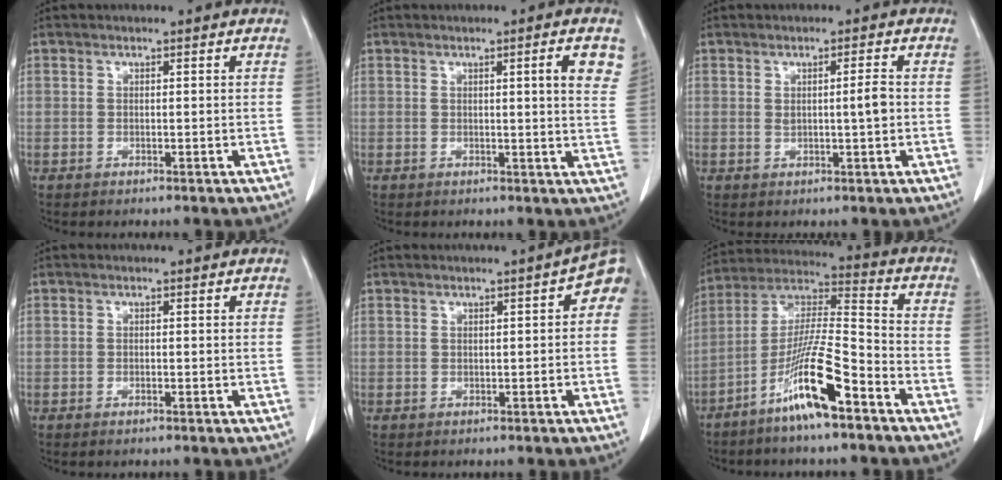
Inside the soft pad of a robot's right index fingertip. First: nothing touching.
{"total": 5.1, "force": [2.1, 0.0, 4.7], "torque": [-0.050, -0.006, 0.021]}
{"total": 2.7, "force": [0.2, 0.2, 2.7], "torque": [-0.045, -0.001, 0.004]}
{"total": 0.7, "force": [-0.6, 0.2, 0.3], "torque": [-0.006, -0.002, -0.010]}
{"total": 3.8, "force": [0.8, 1.1, 3.5], "torque": [-0.034, 0.015, 0.004]}
{"total": 13.5, "force": [-8.0, 0.9, 10.8], "torque": [-0.210, -0.012, -0.153]}